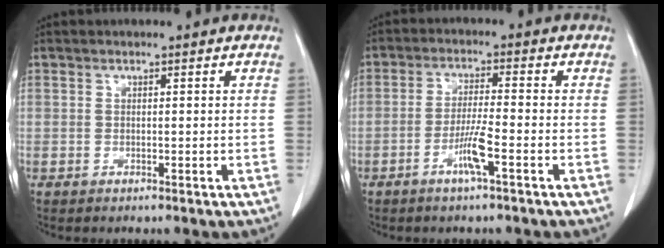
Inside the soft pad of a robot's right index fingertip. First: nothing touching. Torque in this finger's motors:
{"motor_torque": [0.03, 0.07, 0.12, 0.05]}